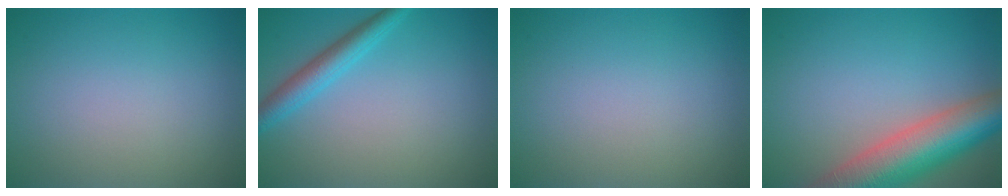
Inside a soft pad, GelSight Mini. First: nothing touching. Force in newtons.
{"total": 3.0, "press": 3.0, "slide": 0.0}
{"total": 0.0}
{"total": 9.7, "press": 9.7, "slide": 0.7}